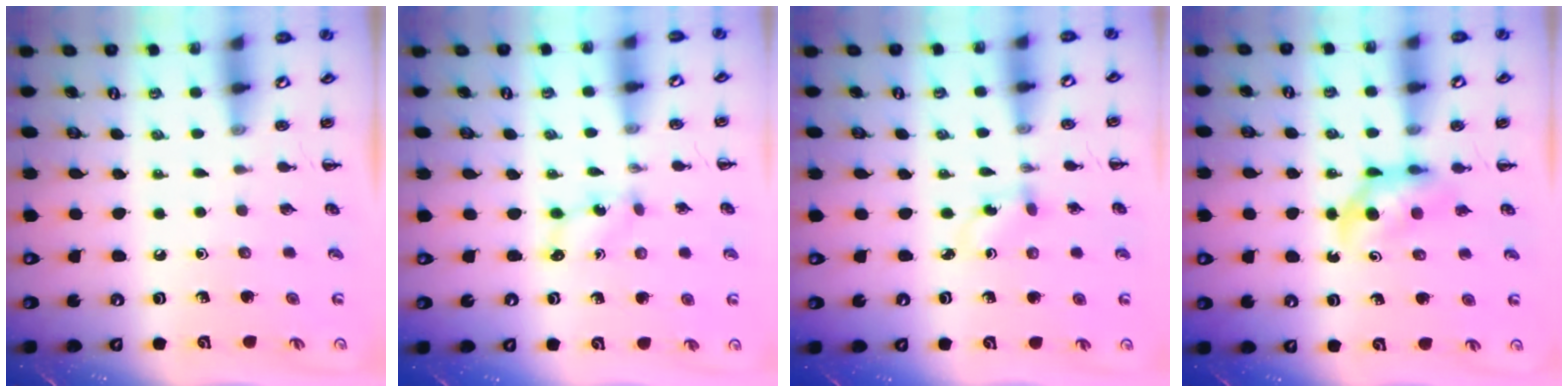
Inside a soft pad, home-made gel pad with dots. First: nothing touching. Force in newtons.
{"total": 2.7, "press": 2.6, "slide": 0.8}
{"total": 1.6, "press": 1.4, "slide": 0.7}
{"total": 4.8, "press": 4.7, "slide": 0.8}